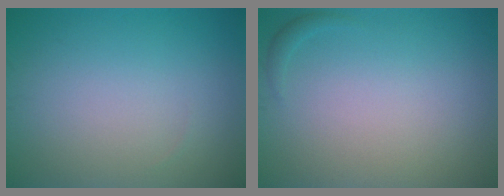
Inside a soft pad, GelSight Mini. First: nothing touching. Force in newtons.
{"total": 0.6, "press": 0.6, "slide": 0.1}